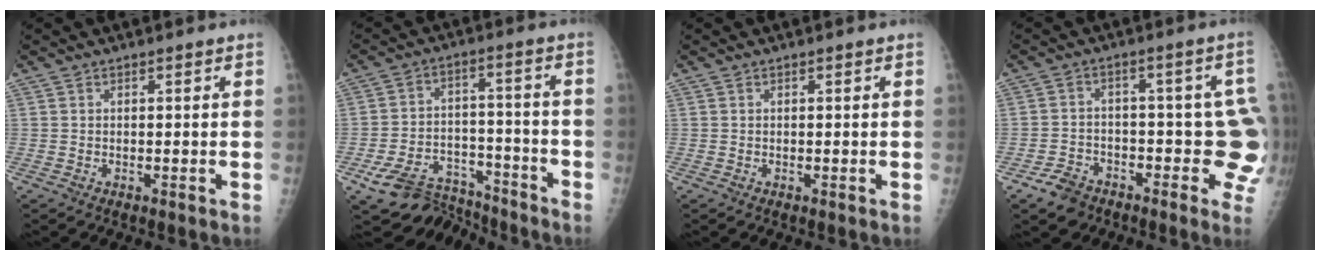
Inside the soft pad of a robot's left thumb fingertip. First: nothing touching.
{"total": 13.6, "force": [-11.7, 6.4, 2.9], "torque": [-0.034, 0.080, -0.187]}
{"total": 0.0}
{"total": 9.7, "force": [-4.7, 6.3, 5.7], "torque": [-0.033, 0.032, -0.071]}